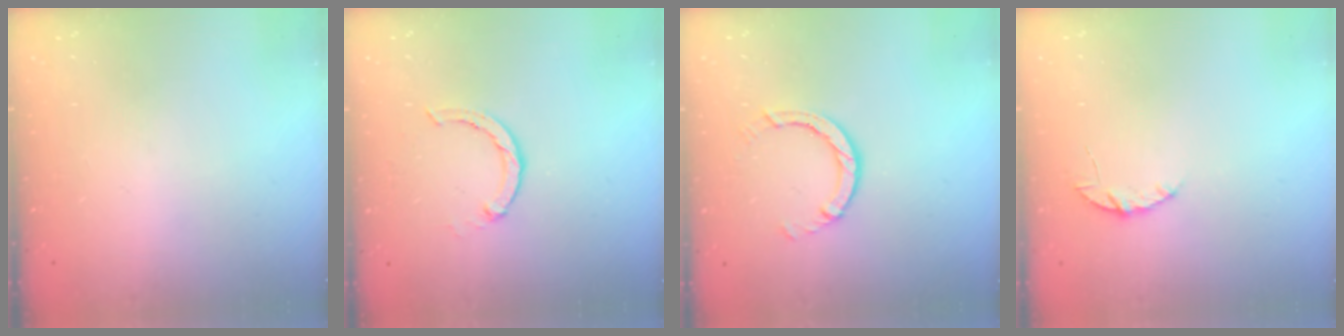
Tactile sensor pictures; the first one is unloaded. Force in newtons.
{"total": 3.0, "press": 3.0, "slide": 0.4}
{"total": 3.1, "press": 3.0, "slide": 0.5}
{"total": 3.8, "press": 3.8, "slide": 0.5}